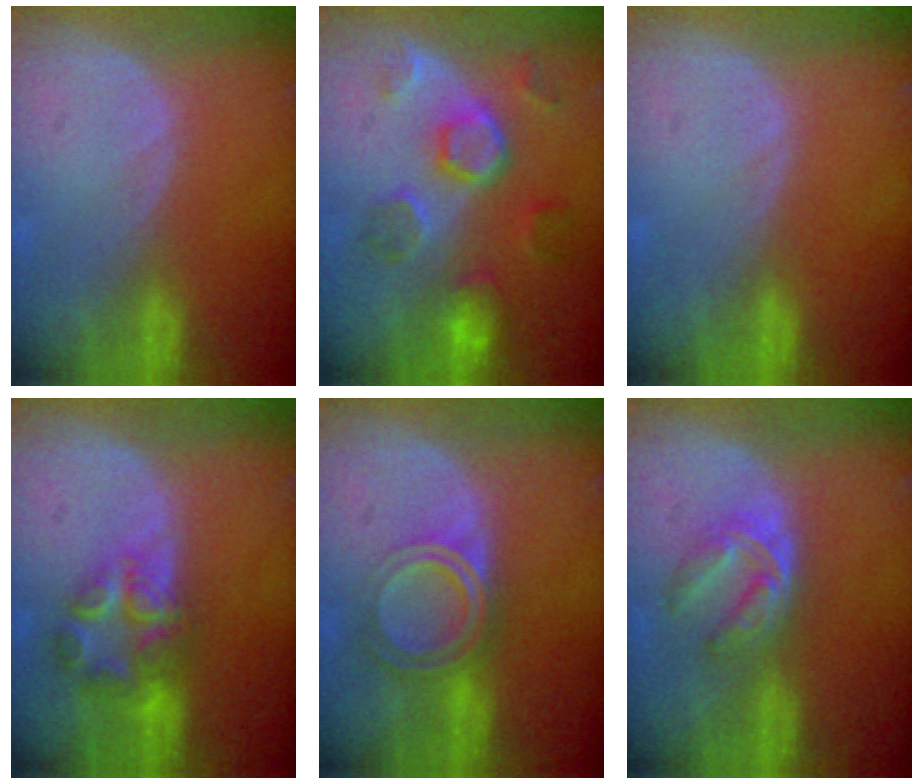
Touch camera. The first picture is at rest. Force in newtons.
{"total": 8.6, "press": 7.7, "slide": 3.8}
{"total": 0.0}
{"total": 6.8, "press": 6.5, "slide": 2.1}
{"total": 6.4, "press": 5.4, "slide": 3.5}
{"total": 6.2, "press": 5.0, "slide": 3.6}